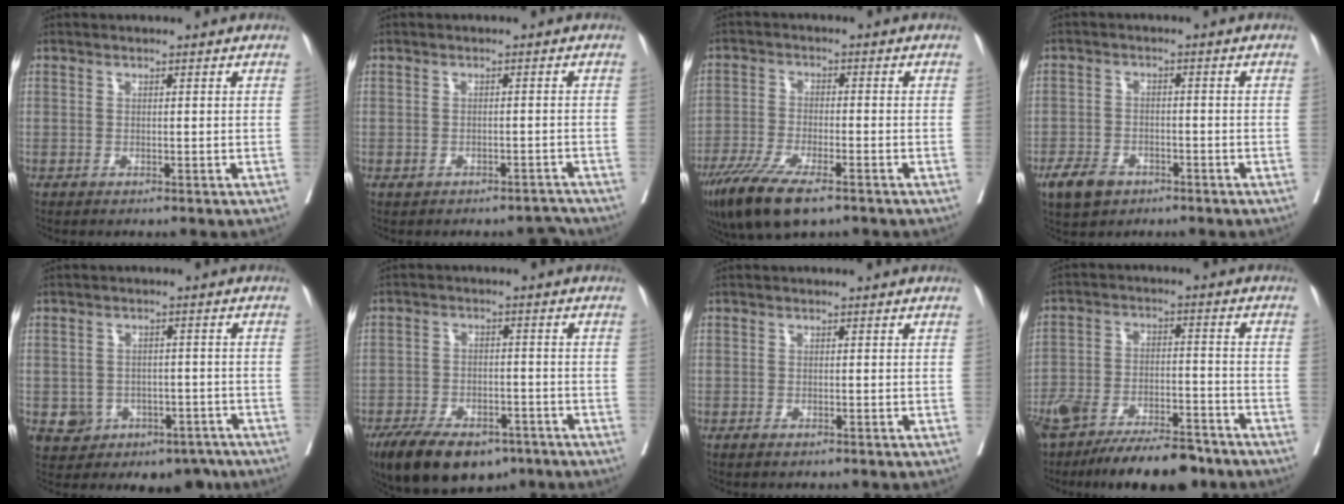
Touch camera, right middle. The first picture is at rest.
{"total": 2.3, "force": [-1.8, 1.3, 0.5], "torque": [-0.002, 0.018, -0.017]}
{"total": 11.3, "force": [-7.8, 2.8, 7.8], "torque": [-0.137, -0.025, -0.131]}
{"total": 5.3, "force": [-3.4, 3.3, 2.4], "torque": [-0.048, 0.000, -0.055]}
{"total": 8.8, "force": [-4.4, 7.2, 2.4], "torque": [-0.035, 0.022, -0.044]}
{"total": 13.4, "force": [-9.2, 6.4, 7.4], "torque": [-0.131, -0.006, -0.146]}
{"total": 0.7, "force": [-0.5, 0.3, 0.5], "torque": [-0.010, -0.002, -0.004]}
{"total": 16.2, "force": [-12.8, 4.9, 8.7], "torque": [-0.157, -0.003, -0.209]}